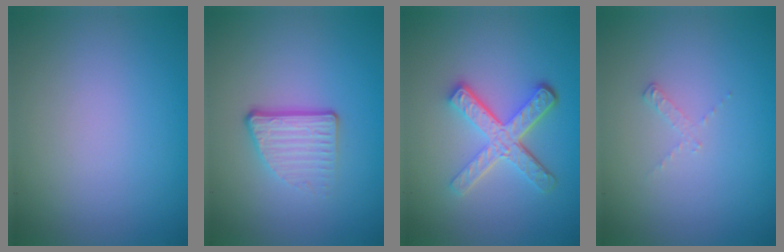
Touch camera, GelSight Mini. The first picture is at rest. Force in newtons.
{"total": 3.5, "press": 2.3, "slide": 2.6}
{"total": 5.1, "press": 3.5, "slide": 3.7}
{"total": 0.8, "press": 0.8, "slide": 0.1}